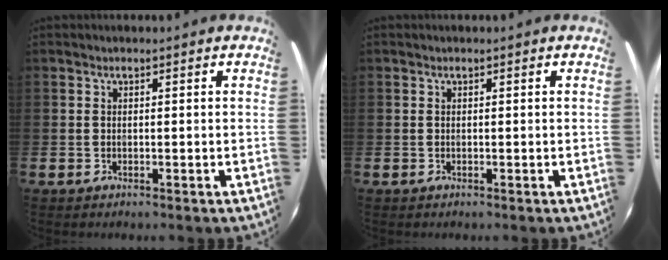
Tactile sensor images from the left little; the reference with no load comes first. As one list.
[{"total": 0.0}]